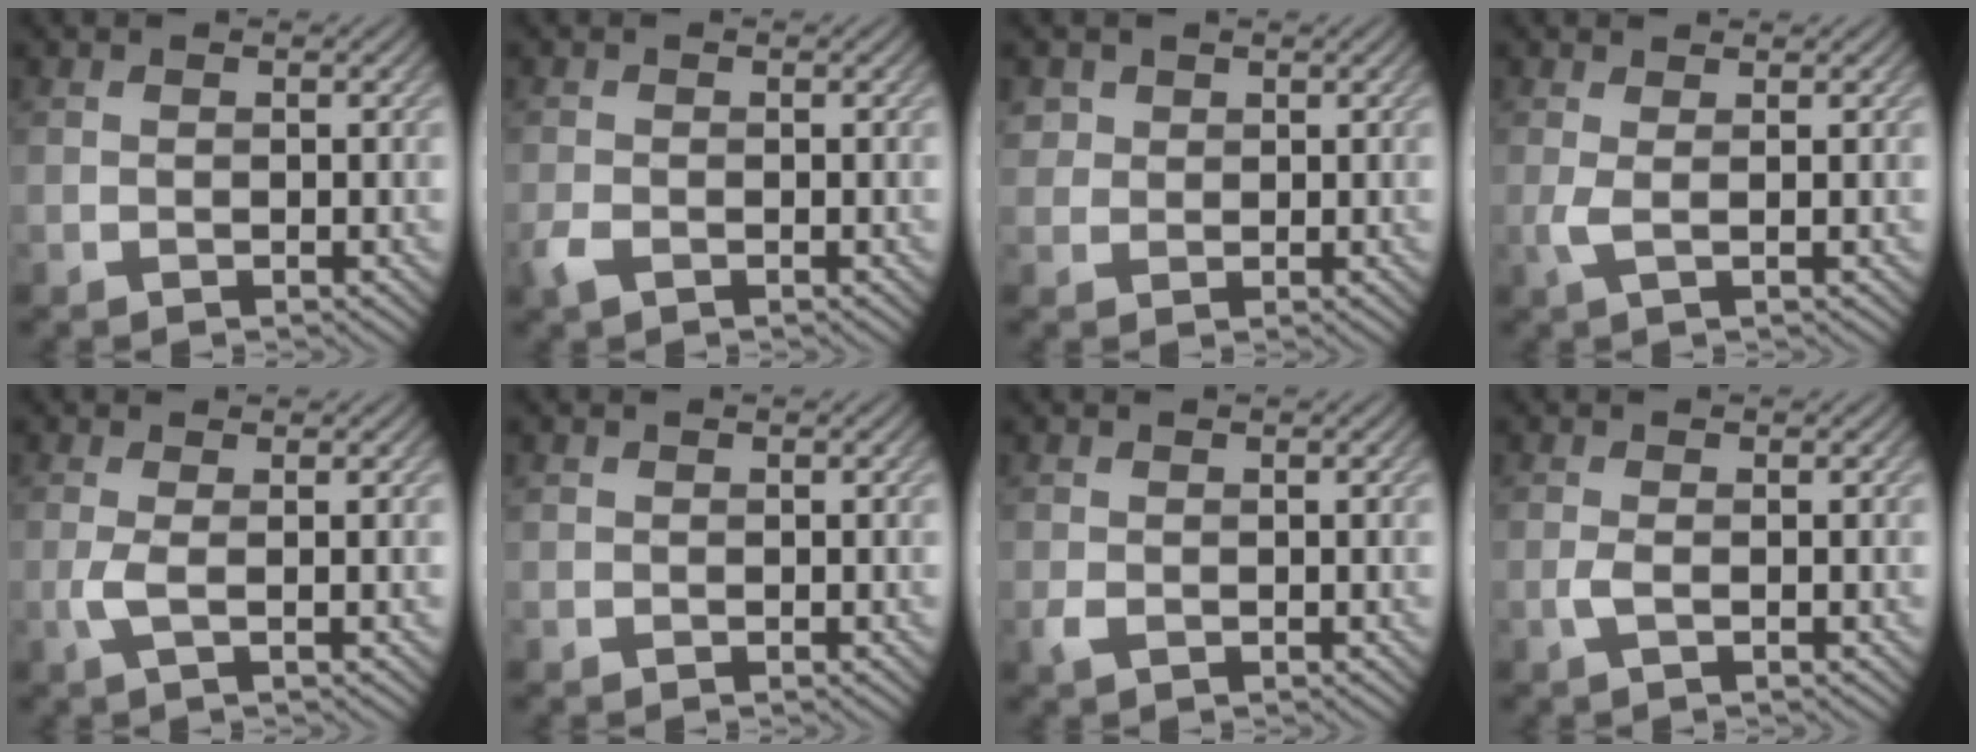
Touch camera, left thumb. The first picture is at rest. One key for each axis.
{"total": 1.7, "fx": -0.9, "fy": 0.7, "fz": 1.2, "tx": -0.034, "ty": -0.004, "tz": -0.022}
{"total": 1.6, "fx": 0.9, "fy": 1.3, "fz": 0.2, "tx": -0.009, "ty": -0.002, "tz": 0.017}
{"total": 2.1, "fx": 0.5, "fy": 0.4, "fz": 2.0, "tx": -0.042, "ty": 0.006, "tz": 0.005}
{"total": 2.2, "fx": 0.0, "fy": 0.3, "fz": 2.2, "tx": -0.047, "ty": 0.005, "tz": -0.007}
{"total": 0.0}
{"total": 1.1, "fx": -0.2, "fy": 0.7, "fz": 0.9, "tx": -0.025, "ty": -0.003, "tz": -0.004}
{"total": 1.3, "fx": -0.3, "fy": 0.1, "fz": 1.3, "tx": -0.032, "ty": 0.003, "tz": -0.009}